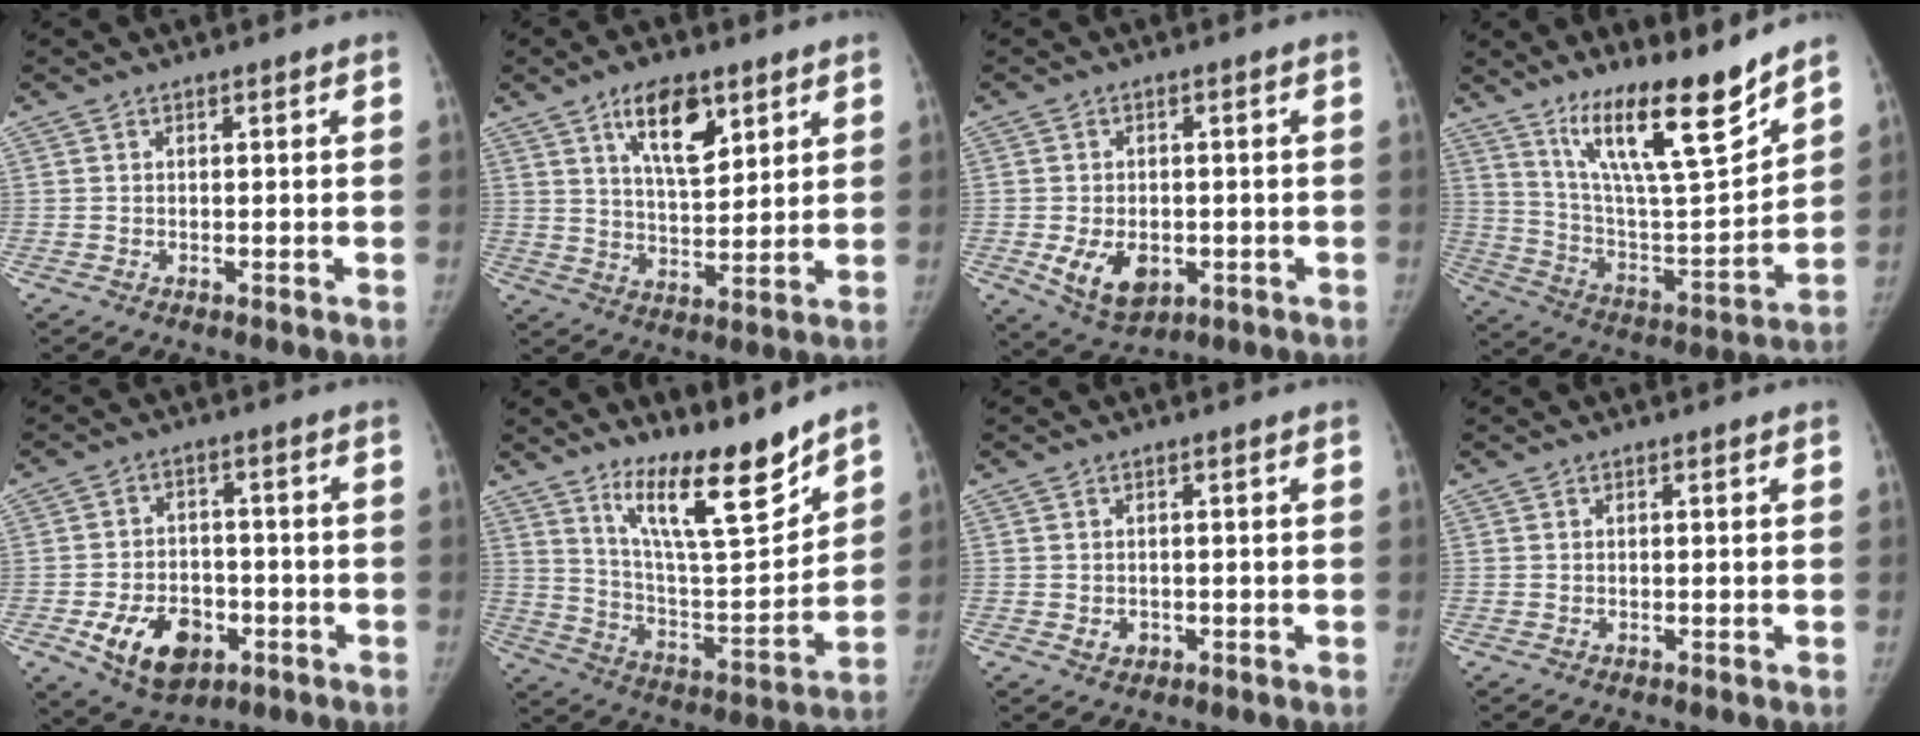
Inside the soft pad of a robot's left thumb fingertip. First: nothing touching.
{"total": 11.0, "force": [6.0, 4.9, 7.8], "torque": [-0.107, -0.037, 0.107]}
{"total": 8.0, "force": [-2.0, 5.4, 5.6], "torque": [-0.079, -0.005, -0.019]}
{"total": 19.4, "force": [14.0, 3.5, 13.0], "torque": [-0.183, -0.092, 0.250]}
{"total": 11.8, "force": [-4.5, 8.1, 7.3], "torque": [-0.094, 0.019, -0.062]}
{"total": 16.9, "force": [12.8, 3.5, 10.5], "torque": [-0.136, -0.097, 0.227]}
{"total": 1.8, "force": [-0.4, 1.6, 0.8], "torque": [-0.006, 0.001, 0.001]}
{"total": 0.0}